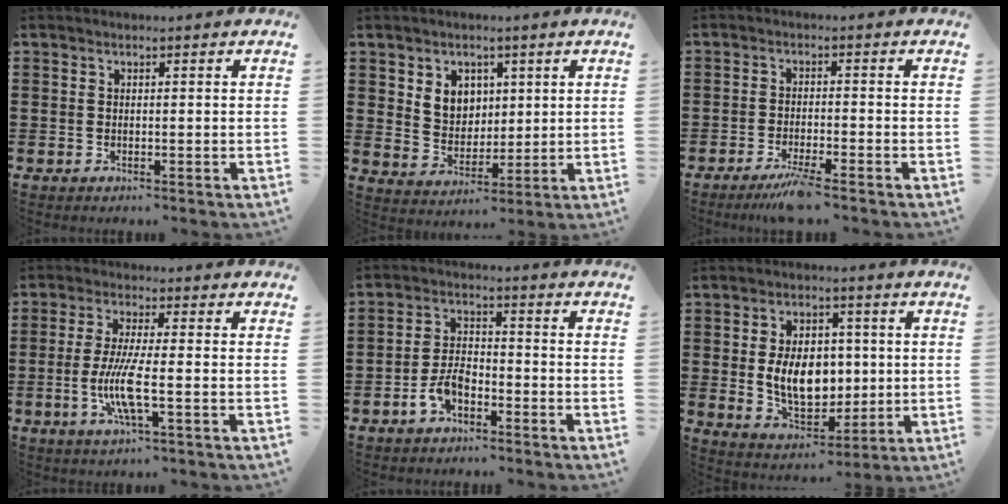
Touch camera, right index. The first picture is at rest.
{"total": 5.3, "force": [2.4, 4.4, 1.5], "torque": [-0.044, 0.010, 0.042]}
{"total": 3.6, "force": [-2.8, -0.1, 2.2], "torque": [-0.043, -0.009, -0.052]}
{"total": 7.6, "force": [-1.9, 1.1, 7.3], "torque": [-0.166, -0.021, -0.044]}
{"total": 5.2, "force": [-2.9, 2.4, 3.5], "torque": [-0.086, 0.003, -0.062]}
{"total": 9.3, "force": [0.3, 6.1, 7.0], "torque": [-0.125, 0.006, 0.003]}